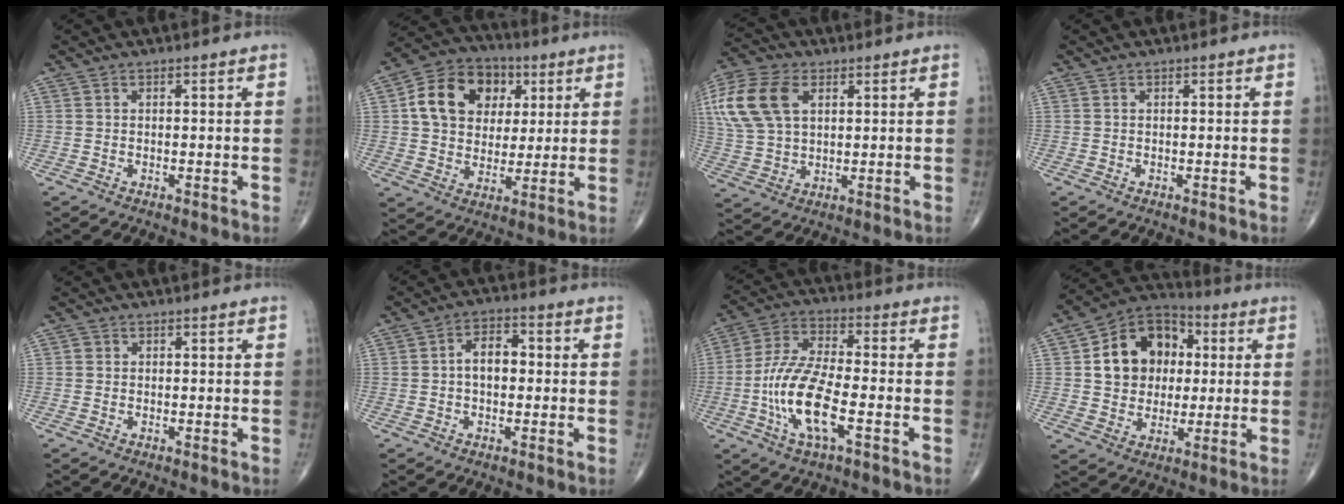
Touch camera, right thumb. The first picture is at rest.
{"total": 15.2, "force": [4.0, 12.0, 8.6], "torque": [-0.120, 0.005, 0.063]}
{"total": 16.7, "force": [5.5, 10.6, 11.7], "torque": [-0.268, 0.008, 0.105]}
{"total": 0.0}
{"total": 0.6, "force": [0.1, 0.6, 0.2], "torque": [0.001, 0.002, 0.001]}
{"total": 8.1, "force": [0.3, 4.9, 6.4], "torque": [-0.087, 0.022, -0.004]}
{"total": 13.9, "force": [-4.1, 4.8, 12.4], "torque": [-0.260, 0.019, -0.080]}
{"total": 15.2, "force": [2.4, 12.2, 8.8], "torque": [-0.104, 0.014, 0.036]}